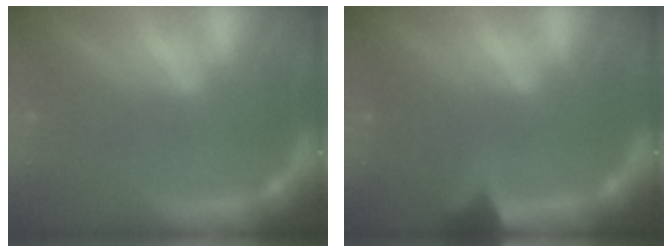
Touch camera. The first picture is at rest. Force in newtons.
{"total": 2.9}